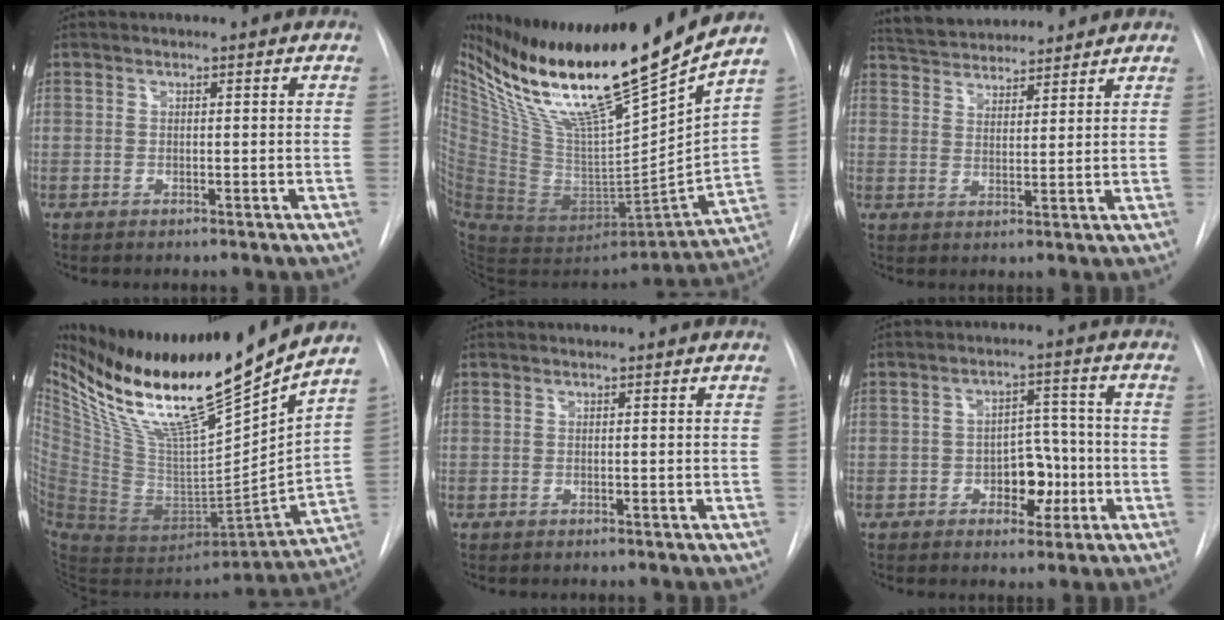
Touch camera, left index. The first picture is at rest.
{"total": 26.4, "force": [20.5, 1.1, 16.7], "torque": [-0.271, -0.017, 0.359]}
{"total": 10.7, "force": [10.1, 2.4, 2.6], "torque": [-0.042, 0.026, 0.163]}
{"total": 25.0, "force": [19.6, 1.3, 15.4], "torque": [-0.251, -0.016, 0.346]}
{"total": 0.0}
{"total": 6.3, "force": [-2.1, 3.8, 4.5], "torque": [-0.058, 0.017, -0.028]}